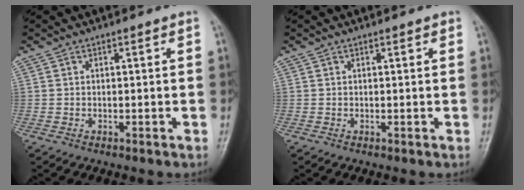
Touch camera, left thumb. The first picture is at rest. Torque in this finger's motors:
{"motor_torque": [-0.12, -0.02, -0.05, 0.14, 0.02]}